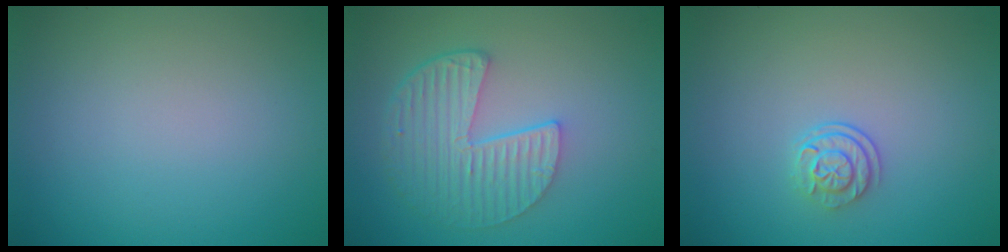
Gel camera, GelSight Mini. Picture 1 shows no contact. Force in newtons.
{"total": 5.3, "press": 4.0, "slide": 3.5}
{"total": 2.2, "press": 1.7, "slide": 1.4}